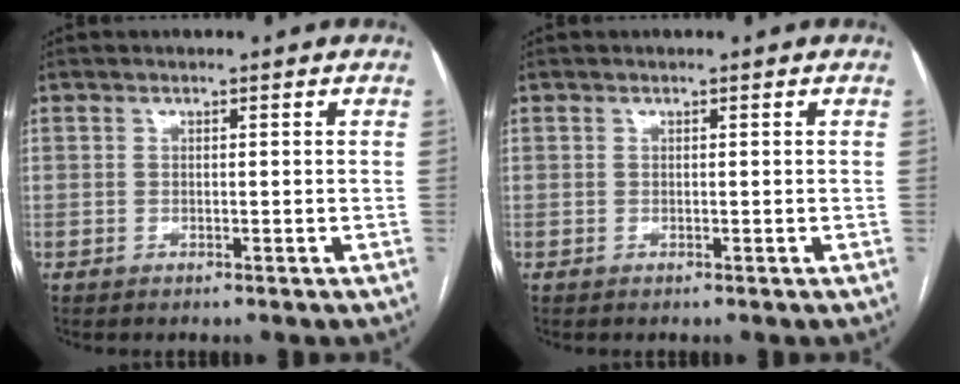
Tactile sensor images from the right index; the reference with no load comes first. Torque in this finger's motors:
{"motor_torque": [0.02, 0.03, 0.01, 0.00]}